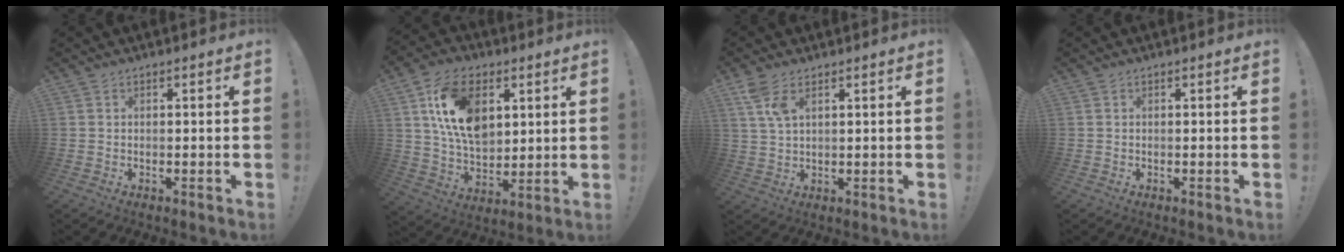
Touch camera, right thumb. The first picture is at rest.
{"total": 15.9, "force": [6.2, 10.8, 9.9], "torque": [-0.176, -0.015, 0.118]}
{"total": 6.2, "force": [3.5, 2.5, 4.5], "torque": [-0.098, -0.011, 0.064]}
{"total": 0.0}